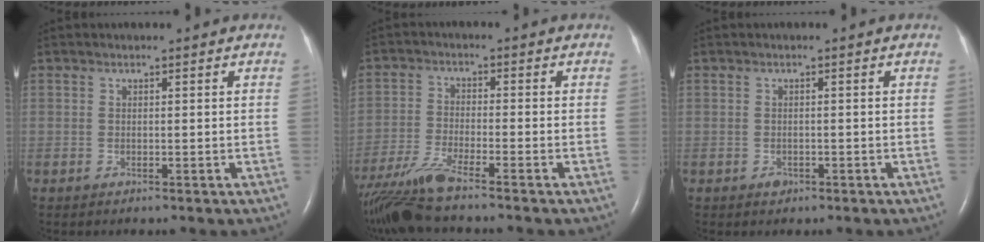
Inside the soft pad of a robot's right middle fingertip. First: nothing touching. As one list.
[{"total": 9.0, "force": [-7.7, -0.7, 4.6], "torque": [-0.098, -0.025, -0.145]}, {"total": 0.9, "force": [-0.6, 0.7, 0.3], "torque": [-0.006, 0.001, -0.006]}]